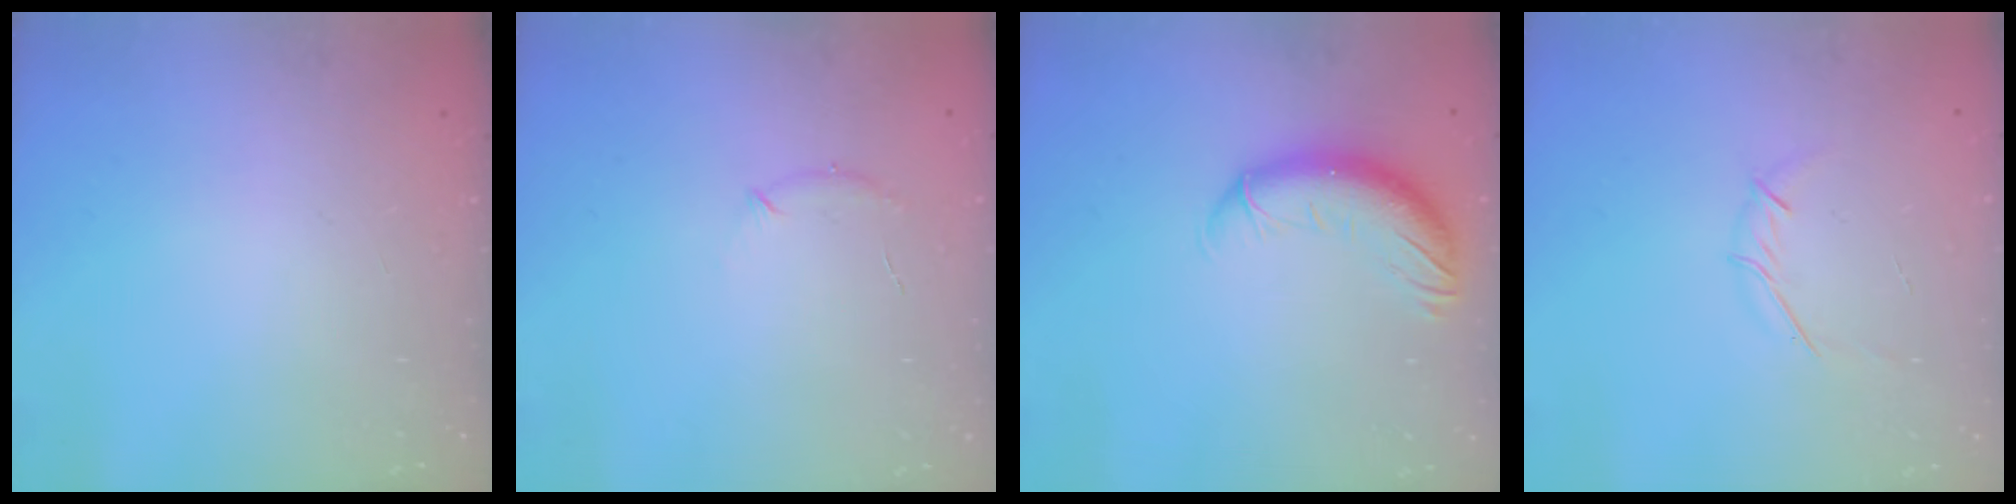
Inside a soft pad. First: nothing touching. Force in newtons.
{"total": 6.6, "press": 6.4, "slide": 1.6}
{"total": 11.8, "press": 11.4, "slide": 2.7}
{"total": 4.0, "press": 3.9, "slide": 1.0}